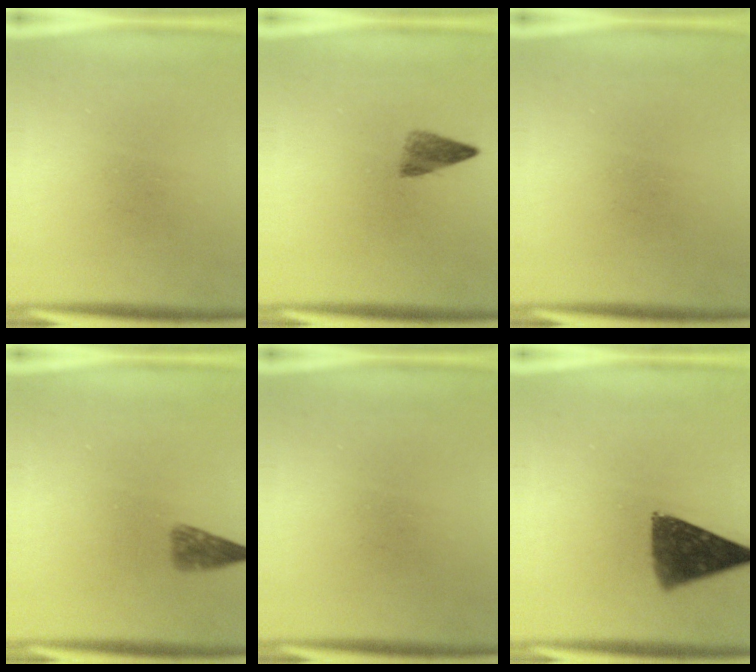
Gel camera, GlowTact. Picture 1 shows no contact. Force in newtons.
{"total": 2.8}
{"total": 0.0}
{"total": 2.5}
{"total": 0.0}
{"total": 9.9}